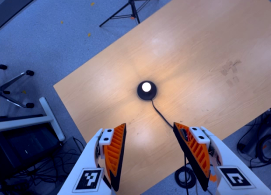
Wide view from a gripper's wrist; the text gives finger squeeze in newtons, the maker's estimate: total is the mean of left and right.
{"total": 0.0}